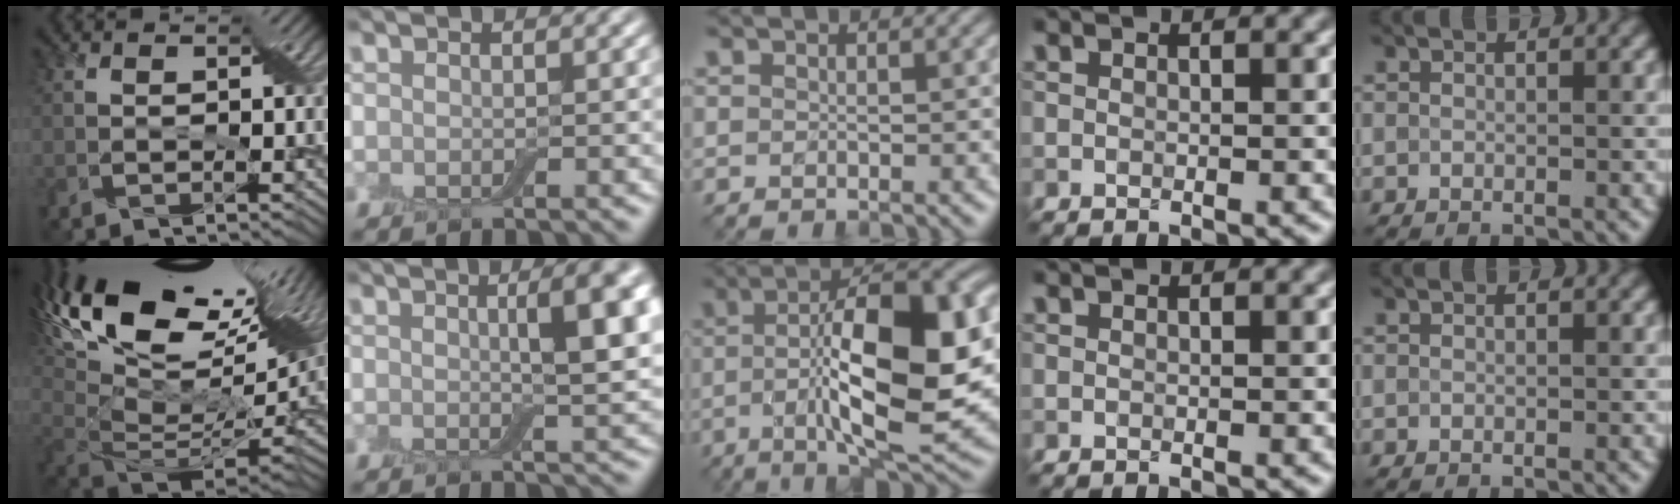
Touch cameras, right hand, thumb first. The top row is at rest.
{"thumb": {"total": 20.3, "force": [10.7, 8.8, 14.9], "torque": [-0.268, 0.052, 0.205]}, "index": {"total": 6.2, "force": [1.4, 1.4, 5.8], "torque": [-0.067, 0.010, 0.016]}, "middle": {"total": 13.2, "force": [-0.6, 3.8, 12.7], "torque": [-0.194, 0.006, -0.012]}}